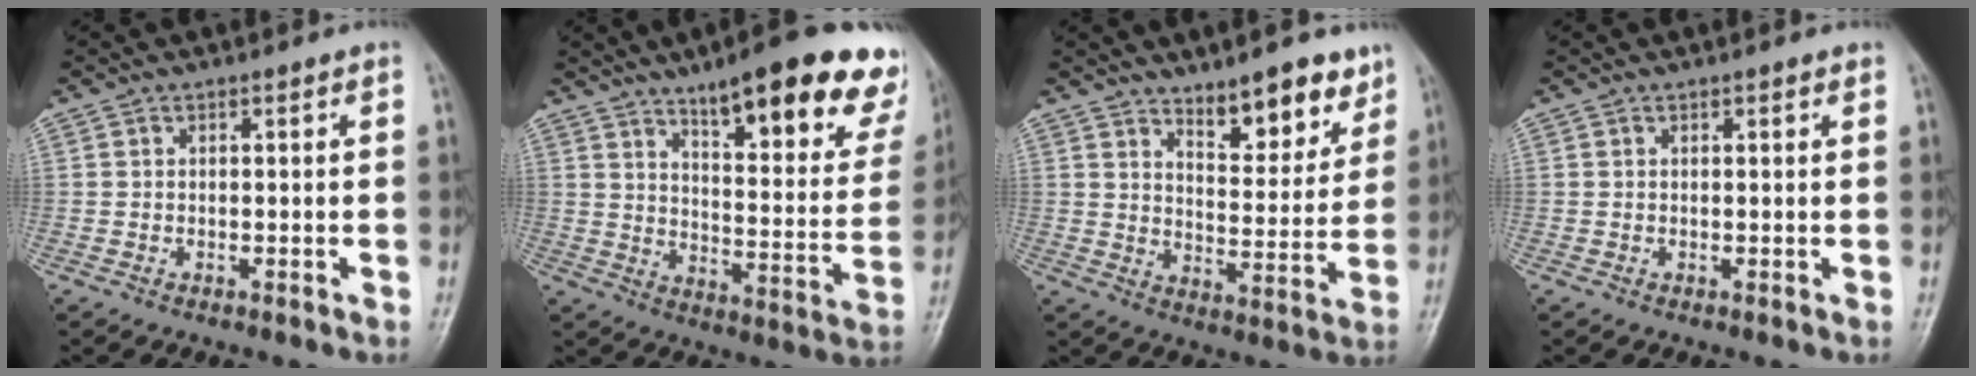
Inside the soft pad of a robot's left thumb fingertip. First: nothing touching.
{"total": 24.9, "force": [16.4, 6.5, 17.5], "torque": [-0.197, -0.062, 0.218]}
{"total": 11.3, "force": [8.2, 4.3, 6.6], "torque": [-0.056, -0.059, 0.127]}
{"total": 0.8, "force": [0.5, 0.2, 0.5], "torque": [-0.007, -0.001, 0.004]}